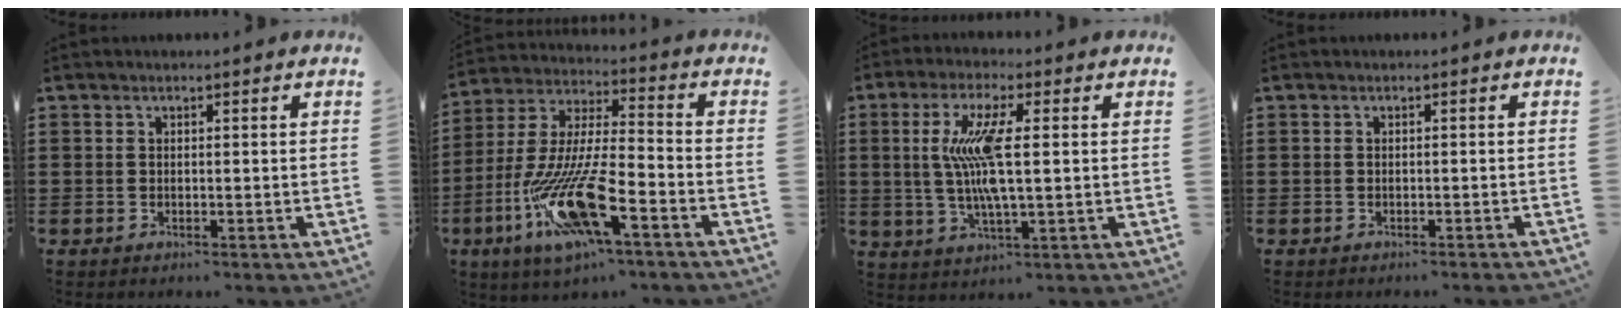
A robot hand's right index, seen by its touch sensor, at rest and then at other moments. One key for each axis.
{"total": 16.3, "fx": -9.4, "fy": 3.3, "fz": 12.9, "tx": -0.263, "ty": 0.003, "tz": -0.169}
{"total": 9.2, "fx": 0.9, "fy": 1.8, "fz": 9.0, "tx": -0.196, "ty": -0.009, "tz": 0.004}
{"total": 0.6, "fx": -0.5, "fy": -0.1, "fz": 0.2, "tx": -0.005, "ty": -0.002, "tz": -0.010}